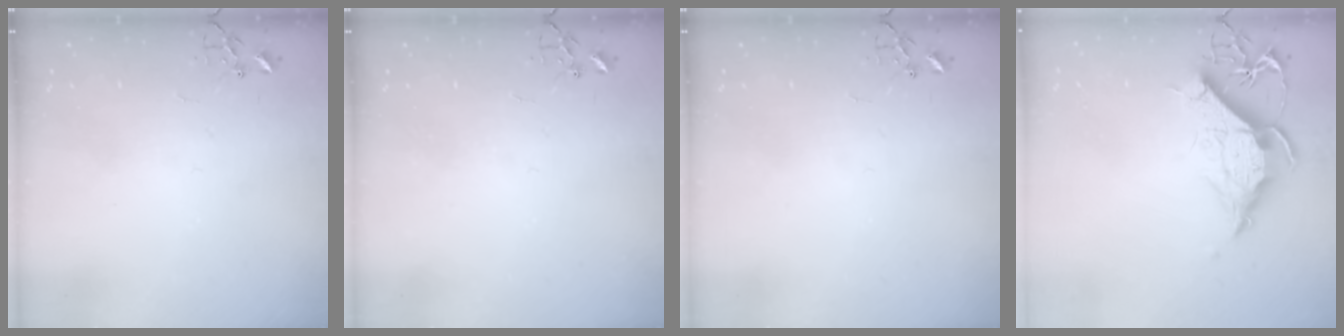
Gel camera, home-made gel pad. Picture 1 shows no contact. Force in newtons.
{"total": 0.0}
{"total": 0.0}
{"total": 13.2, "press": 13.1, "slide": 1.6}